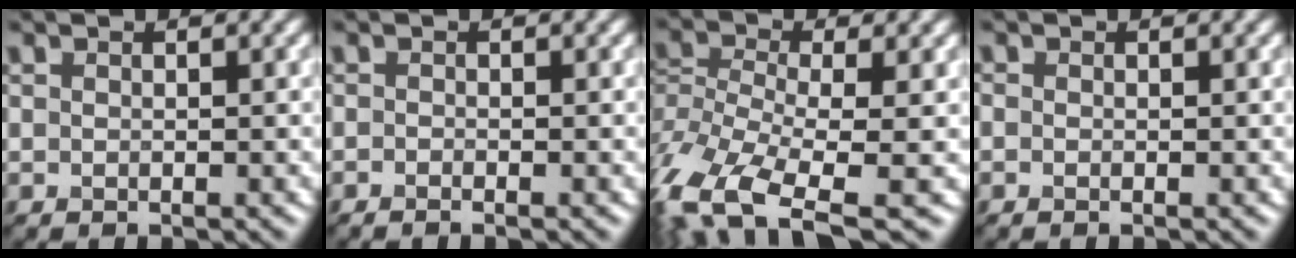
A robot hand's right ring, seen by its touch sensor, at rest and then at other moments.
{"total": 0.6, "force": [-0.5, 0.0, 0.3], "torque": [-0.005, -0.004, -0.009]}
{"total": 11.4, "force": [-6.0, 5.2, 8.2], "torque": [-0.201, -0.007, -0.096]}
{"total": 0.0}